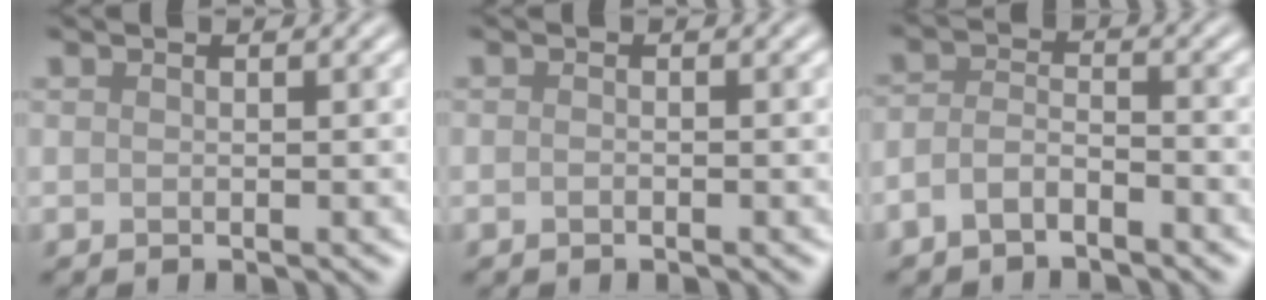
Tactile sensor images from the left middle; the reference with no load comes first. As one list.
[{"total": 0.5, "force": [-0.3, 0.2, 0.4], "torque": [-0.009, -0.002, -0.007]}, {"total": 2.6, "force": [-1.8, 1.1, 1.6], "torque": [-0.035, 0.005, -0.043]}]